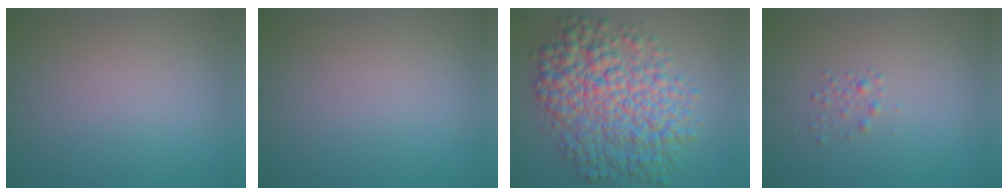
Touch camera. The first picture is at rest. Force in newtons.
{"total": 0.0}
{"total": 10.0, "press": 10.0, "slide": 0.1}
{"total": 0.9, "press": 0.9, "slide": 0.0}